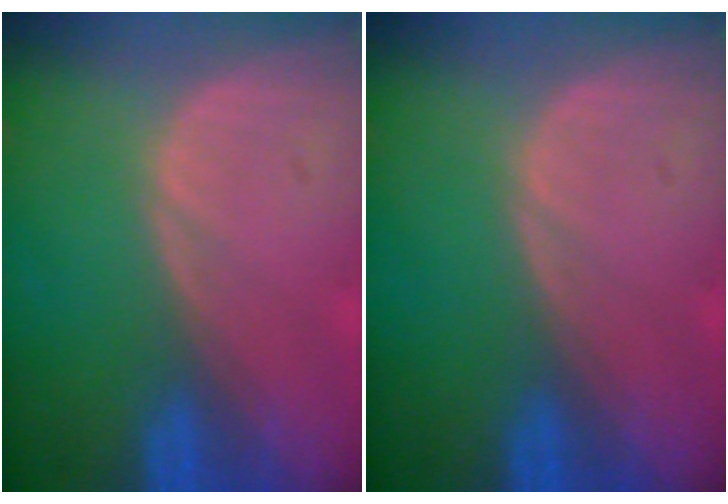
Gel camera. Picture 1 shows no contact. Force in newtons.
{"total": 0.0}